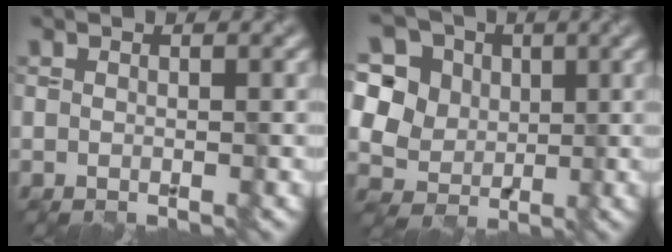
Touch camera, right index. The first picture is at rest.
{"total": 9.1, "force": [3.2, 7.2, 4.6], "torque": [-0.095, 0.013, 0.038]}